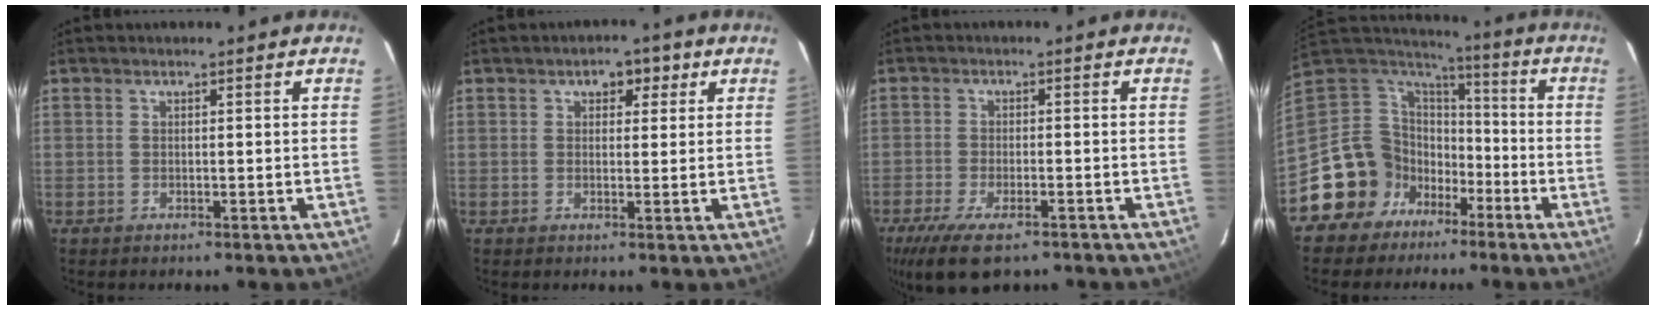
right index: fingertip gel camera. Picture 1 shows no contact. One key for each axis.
{"total": 3.7, "fx": 1.6, "fy": 2.6, "fz": 2.0, "tx": -0.026, "ty": 0.015, "tz": 0.021}
{"total": 11.1, "fx": -7.6, "fy": 4.2, "fz": 6.9, "tx": -0.164, "ty": -0.032, "tz": -0.133}
{"total": 13.9, "fx": -6.9, "fy": 11.8, "fz": 2.8, "tx": -0.082, "ty": 0.042, "tz": -0.124}